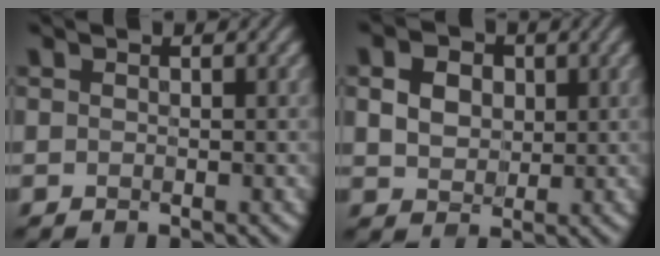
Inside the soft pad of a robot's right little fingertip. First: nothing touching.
{"total": 4.1, "force": [0.8, 3.2, 2.4], "torque": [-0.066, 0.009, 0.015]}